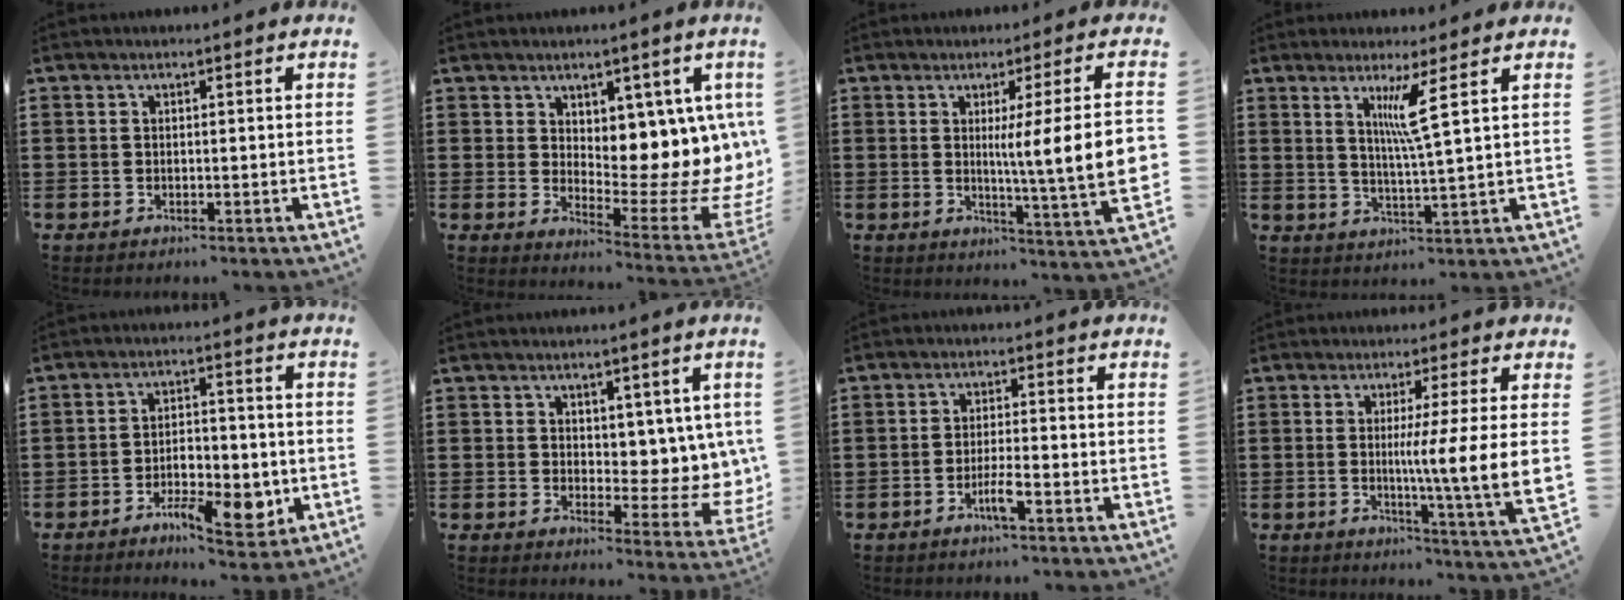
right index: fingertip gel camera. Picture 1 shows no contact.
{"total": 7.4, "force": [3.8, 3.7, 5.1], "torque": [-0.072, -0.058, 0.067]}
{"total": 11.2, "force": [0.7, 0.1, 11.2], "torque": [-0.176, -0.016, 0.005]}
{"total": 5.7, "force": [2.5, -0.6, 5.1], "torque": [-0.100, -0.012, 0.038]}
{"total": 7.6, "force": [-3.2, 3.4, 6.0], "torque": [-0.099, 0.003, -0.056]}
{"total": 5.2, "force": [3.6, 3.3, 1.9], "torque": [-0.034, -0.022, 0.066]}
{"total": 3.4, "force": [-1.9, 0.3, 2.8], "torque": [-0.056, -0.001, -0.037]}
{"total": 8.6, "force": [1.4, -0.9, 8.4], "torque": [-0.135, -0.031, 0.016]}